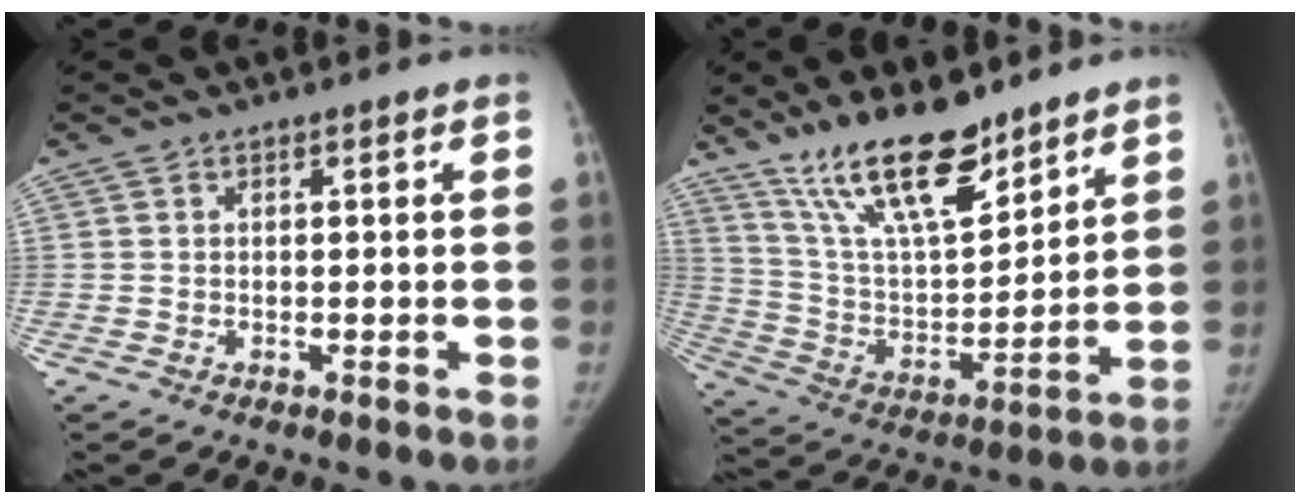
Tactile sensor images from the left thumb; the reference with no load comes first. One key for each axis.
{"total": 17.6, "fx": 13.2, "fy": 5.5, "fz": 10.3, "tx": -0.146, "ty": -0.076, "tz": 0.247}